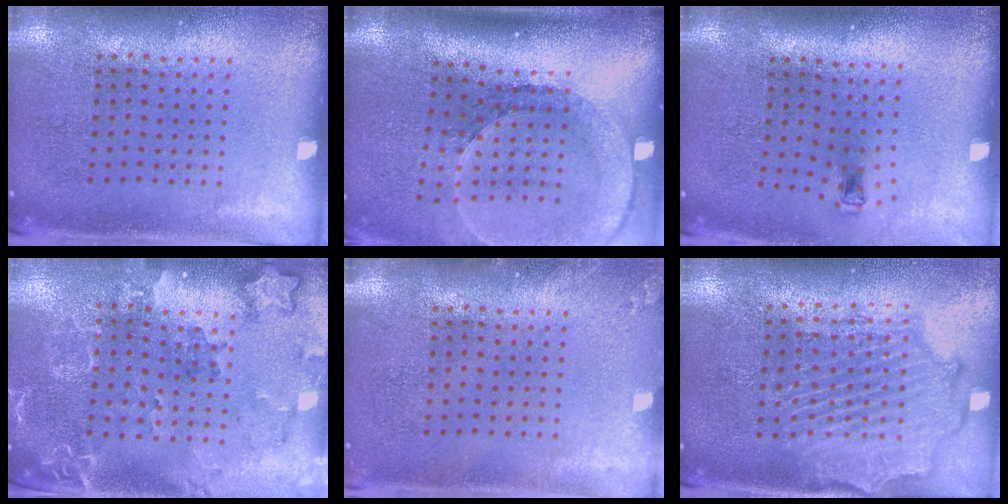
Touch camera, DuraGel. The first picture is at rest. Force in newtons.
{"total": 2.6, "press": 1.8, "slide": 1.9}
{"total": 0.6, "press": 0.3, "slide": 0.6}
{"total": 2.0, "press": 1.9, "slide": 0.7}
{"total": 0.9, "press": 0.9, "slide": 0.1}
{"total": 2.2, "press": 2.1, "slide": 0.5}